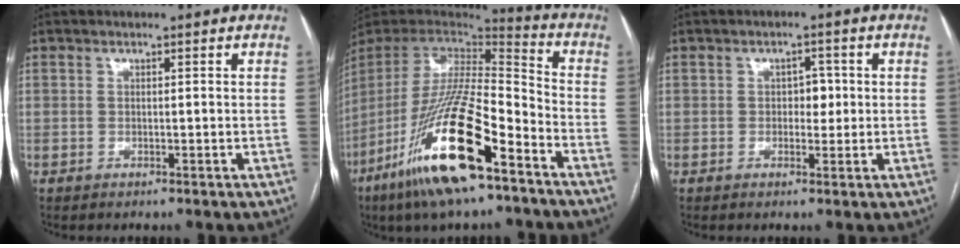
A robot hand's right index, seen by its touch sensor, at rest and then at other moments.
{"total": 23.0, "force": [-13.2, 4.4, 18.3], "torque": [-0.364, -0.048, -0.245]}
{"total": 2.7, "force": [0.1, 1.7, 2.1], "torque": [-0.021, 0.007, 0.002]}